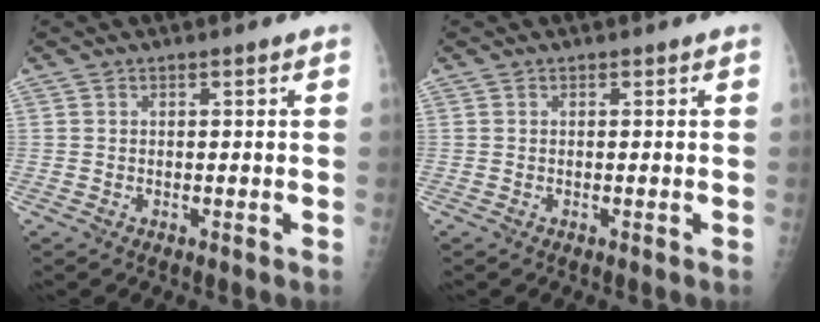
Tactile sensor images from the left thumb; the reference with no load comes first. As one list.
[{"total": 0.0}]